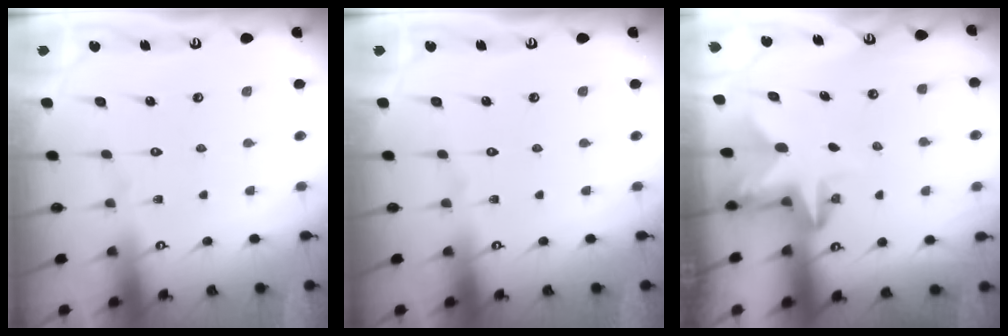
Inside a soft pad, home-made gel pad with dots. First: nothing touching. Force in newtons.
{"total": 0.0}
{"total": 2.9, "press": 2.8, "slide": 0.5}